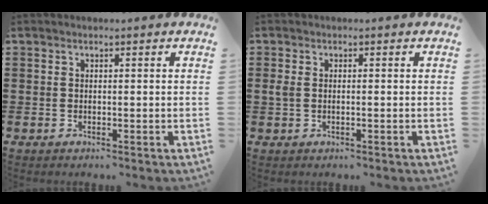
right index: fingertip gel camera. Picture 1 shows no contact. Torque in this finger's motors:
{"motor_torque": [0.04, 0.14, 0.01, 0.01]}